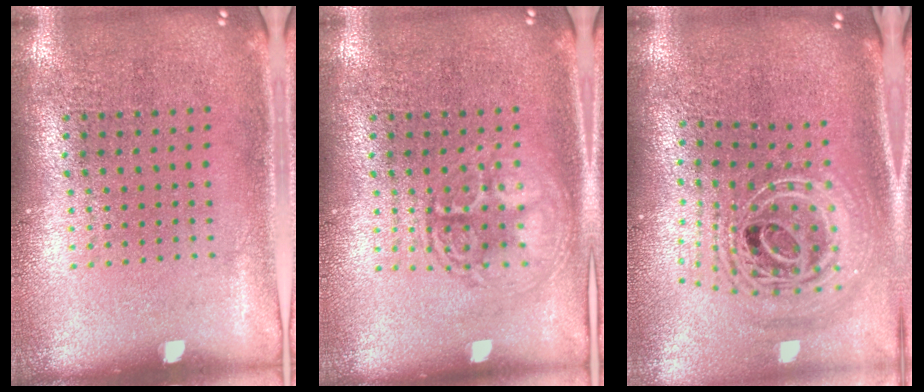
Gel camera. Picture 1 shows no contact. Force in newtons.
{"total": 2.7, "press": 2.7, "slide": 0.3}
{"total": 2.8, "press": 2.0, "slide": 2.0}